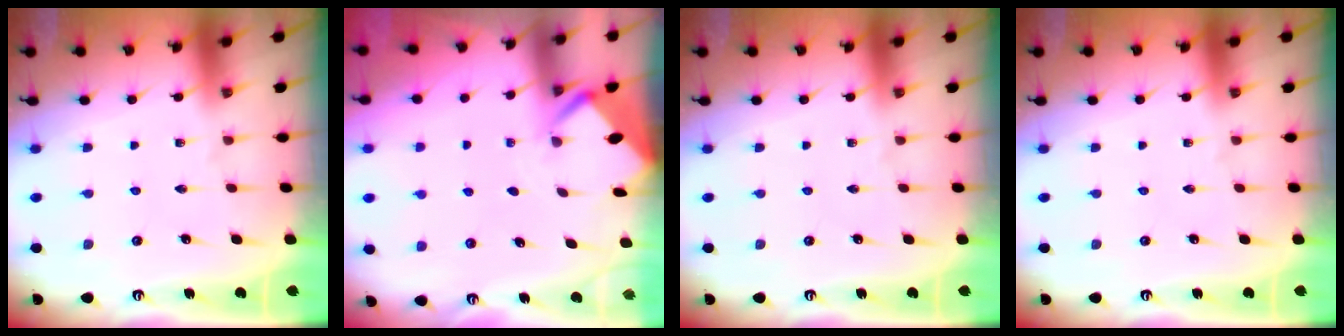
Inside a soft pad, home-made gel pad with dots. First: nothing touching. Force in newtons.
{"total": 2.5, "press": 2.5, "slide": 0.2}
{"total": 0.0}
{"total": 0.0}